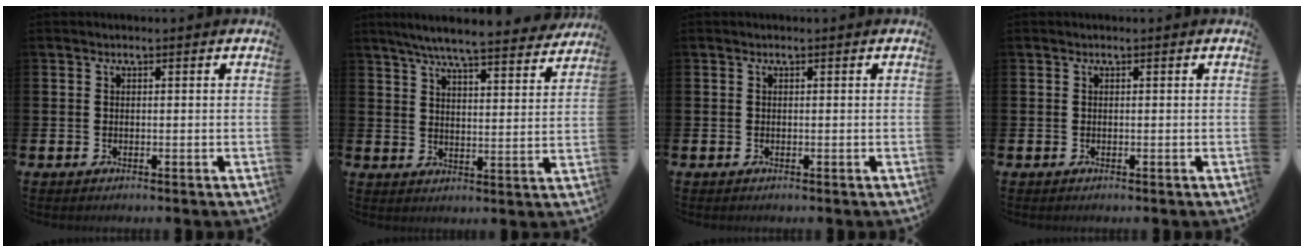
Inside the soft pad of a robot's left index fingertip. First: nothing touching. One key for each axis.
{"total": 7.1, "fx": 6.6, "fy": 0.3, "fz": 2.5, "tx": -0.057, "ty": -0.047, "tz": 0.113}
{"total": 0.0}
{"total": 0.0}